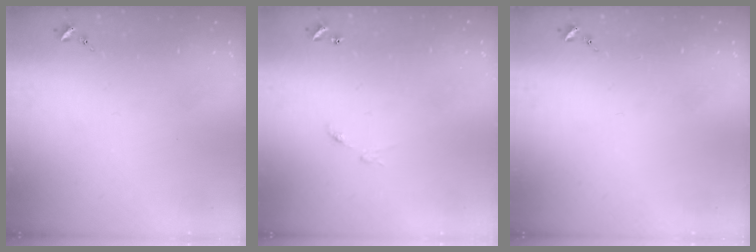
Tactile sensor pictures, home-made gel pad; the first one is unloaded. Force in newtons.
{"total": 5.6, "press": 5.5, "slide": 0.6}
{"total": 0.0}